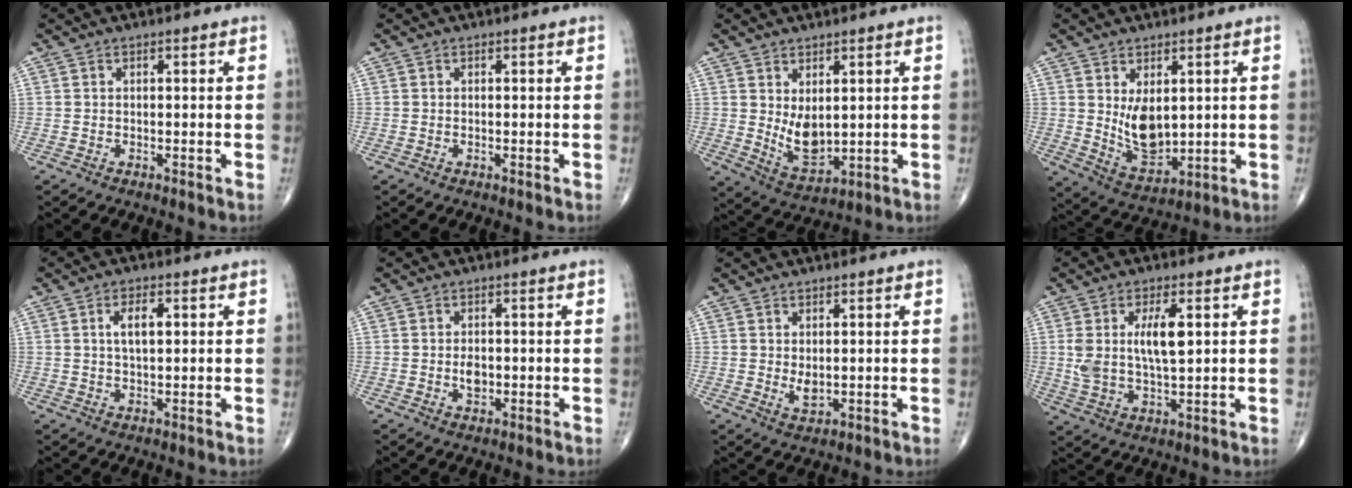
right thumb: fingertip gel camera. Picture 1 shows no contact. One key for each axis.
{"total": 0.0}
{"total": 7.1, "fx": 1.3, "fy": 3.9, "fz": 5.8, "tx": -0.085, "ty": -0.025, "tz": 0.041}
{"total": 8.7, "fx": 1.6, "fy": 4.9, "fz": 6.9, "tx": -0.099, "ty": -0.026, "tz": 0.049}
{"total": 4.3, "fx": 1.0, "fy": 1.9, "fz": 3.7, "tx": -0.067, "ty": 0.001, "tz": 0.018}
{"total": 2.6, "fx": -0.3, "fy": 1.7, "fz": 1.9, "tx": -0.029, "ty": 0.000, "tz": -0.004}
{"total": 2.6, "fx": 0.2, "fy": 1.4, "fz": 2.2, "tx": -0.034, "ty": -0.009, "tz": 0.010}
{"total": 9.1, "fx": 2.1, "fy": 3.6, "fz": 8.0, "tx": -0.153, "ty": -0.004, "tz": 0.044}